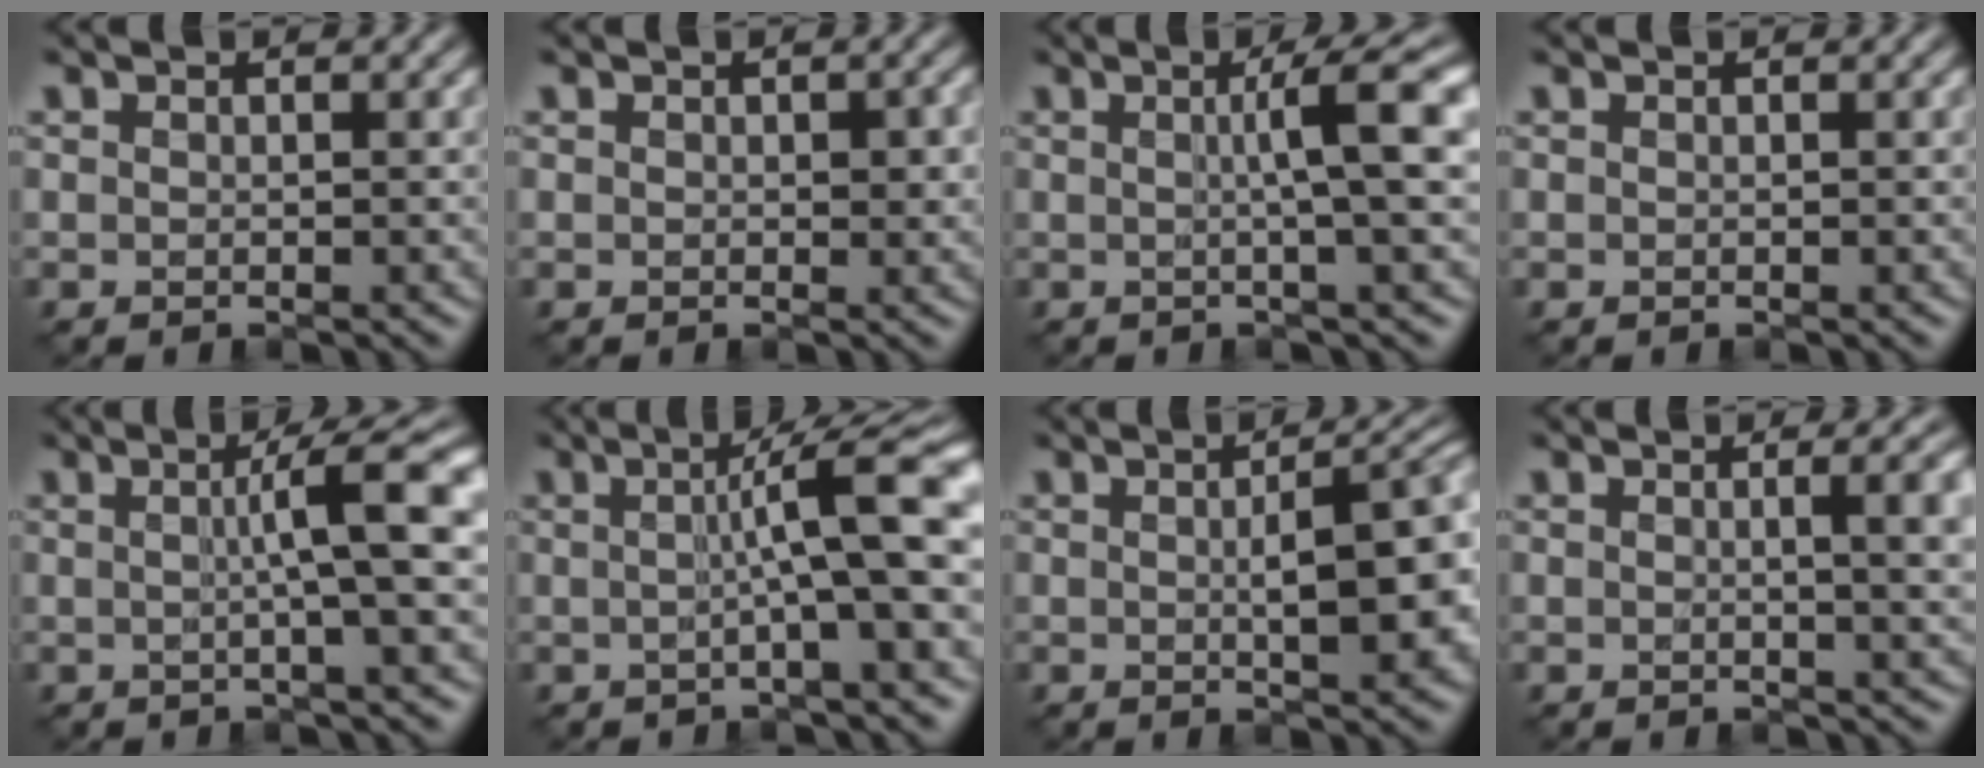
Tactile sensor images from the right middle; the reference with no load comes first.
{"total": 1.7, "force": [0.3, 1.0, 1.3], "torque": [-0.021, -0.002, 0.008]}
{"total": 5.2, "force": [0.6, 0.6, 5.1], "torque": [-0.078, 0.011, 0.005]}
{"total": 0.0}
{"total": 5.9, "force": [0.6, 0.7, 5.8], "torque": [-0.091, 0.011, 0.003]}
{"total": 8.2, "force": [0.5, 1.4, 8.1], "torque": [-0.107, 0.012, -0.002]}
{"total": 8.0, "force": [0.2, 2.6, 7.6], "torque": [-0.097, 0.004, 0.003]}
{"total": 5.5, "force": [0.6, 2.1, 5.0], "torque": [-0.036, 0.012, 0.002]}